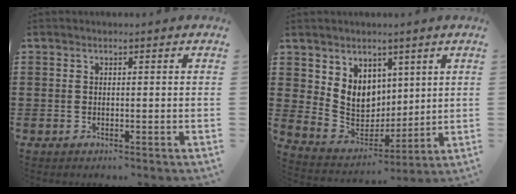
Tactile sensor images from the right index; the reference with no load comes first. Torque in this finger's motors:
{"motor_torque": [0.56, -0.03, 0.30, 0.06]}